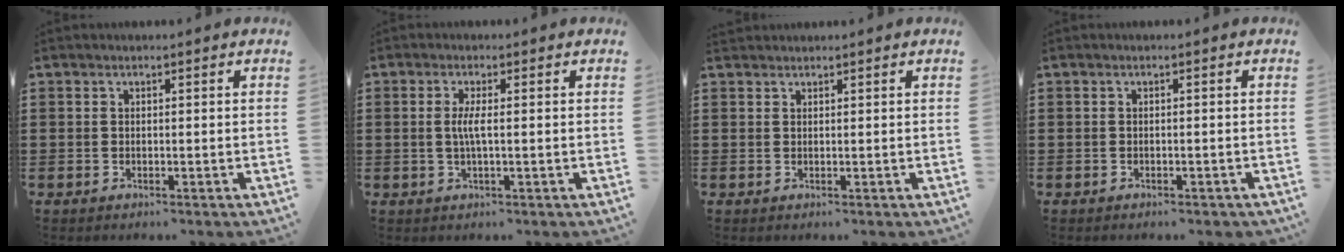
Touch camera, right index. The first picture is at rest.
{"total": 2.7, "force": [-0.1, 0.2, 2.7], "torque": [-0.060, -0.008, -0.005]}
{"total": 0.7, "force": [0.7, 0.2, -0.1], "torque": [0.002, 0.002, 0.013]}
{"total": 0.5, "force": [-0.5, 0.1, 0.3], "torque": [-0.008, -0.005, -0.008]}